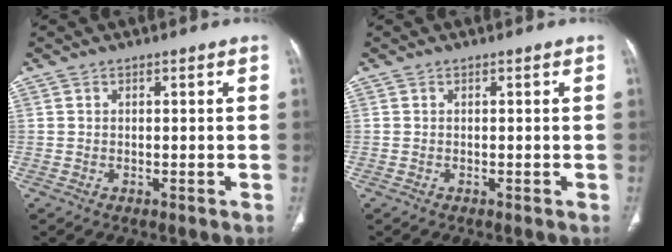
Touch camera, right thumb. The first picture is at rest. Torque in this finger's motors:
{"motor_torque": [-0.06, 0.31, 0.48, -0.37, 0.01]}